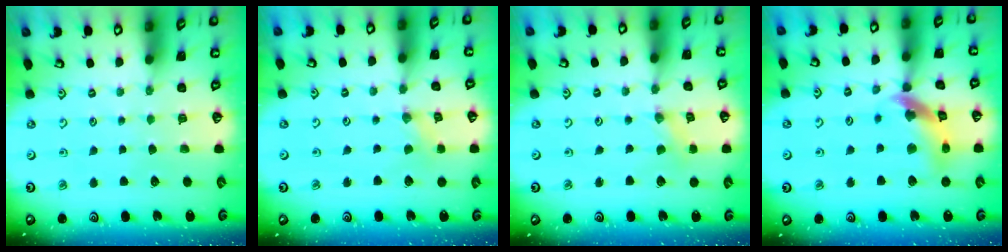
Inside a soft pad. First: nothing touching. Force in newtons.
{"total": 0.7, "press": 0.7, "slide": 0.2}
{"total": 0.9, "press": 0.9, "slide": 0.1}
{"total": 13.8, "press": 13.7, "slide": 1.6}